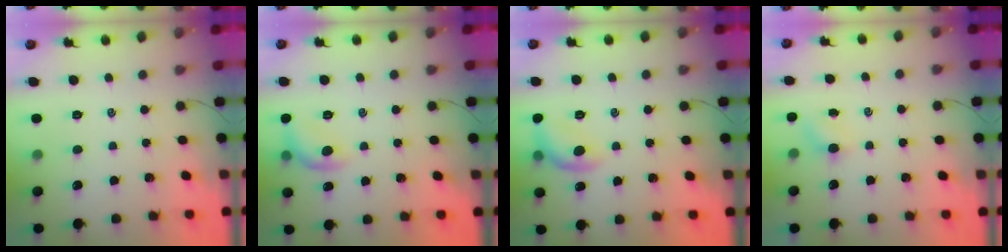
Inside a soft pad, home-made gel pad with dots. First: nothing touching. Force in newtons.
{"total": 9.1, "press": 9.1, "slide": 0.8}
{"total": 10.4, "press": 10.4, "slide": 0.7}
{"total": 3.5, "press": 3.5, "slide": 0.8}